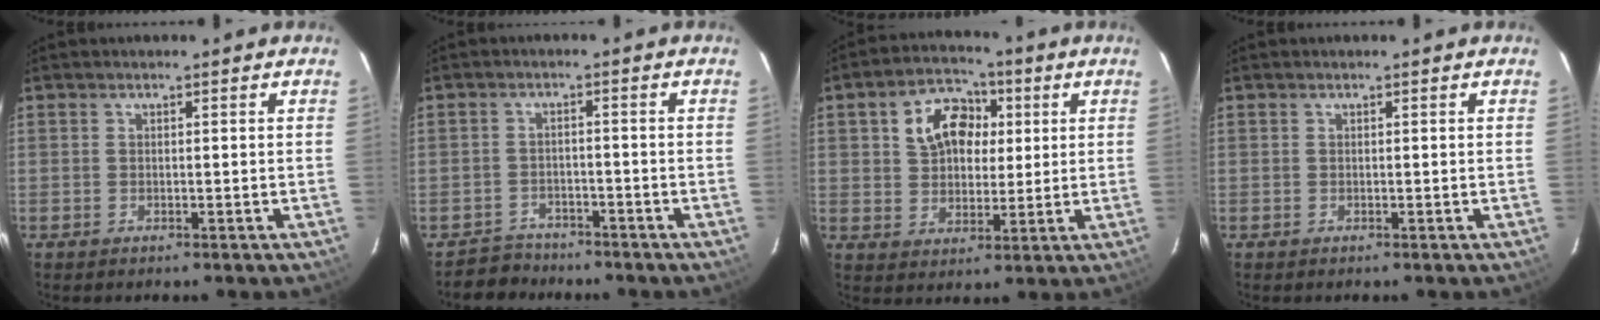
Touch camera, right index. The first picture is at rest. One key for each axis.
{"total": 4.6, "fx": -3.8, "fy": 2.4, "fz": -0.3, "tx": -0.004, "ty": 0.017, "tz": -0.063}
{"total": 10.7, "fx": 3.0, "fy": 8.0, "fz": 6.5, "tx": -0.132, "ty": 0.036, "tz": 0.056}
{"total": 0.0}